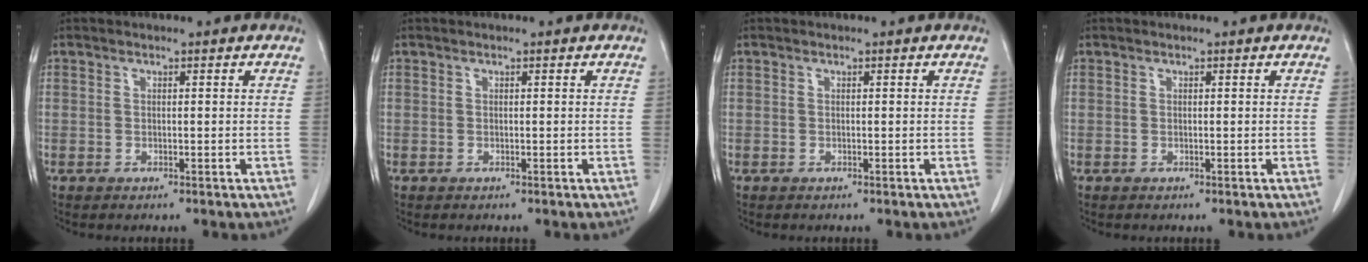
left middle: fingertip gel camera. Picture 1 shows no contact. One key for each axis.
{"total": 0.0}
{"total": 0.0}
{"total": 0.0}